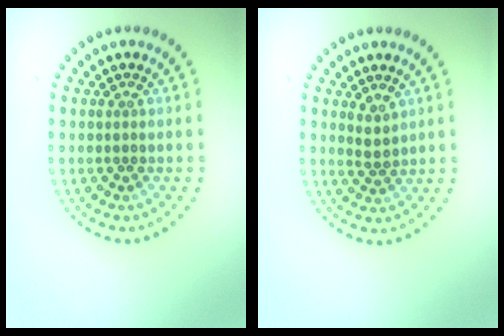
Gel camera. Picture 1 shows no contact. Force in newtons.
{"total": 1.6, "press": 1.3, "slide": 1.0}